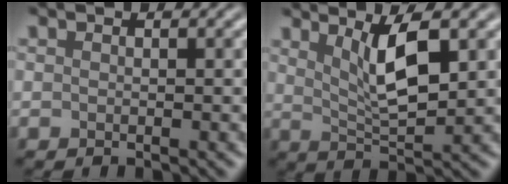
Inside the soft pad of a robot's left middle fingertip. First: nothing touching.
{"total": 4.7, "force": [1.9, 1.1, 4.1], "torque": [-0.077, -0.006, 0.038]}